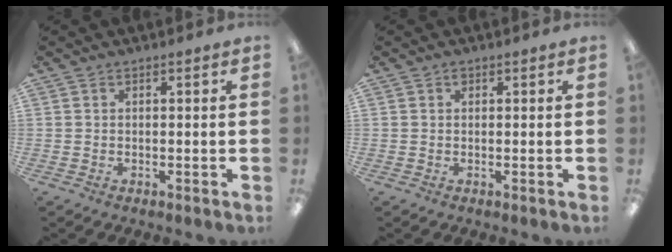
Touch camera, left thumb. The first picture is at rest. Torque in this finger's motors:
{"motor_torque": [0.12, -0.03, 0.21, -0.43, 0.00]}